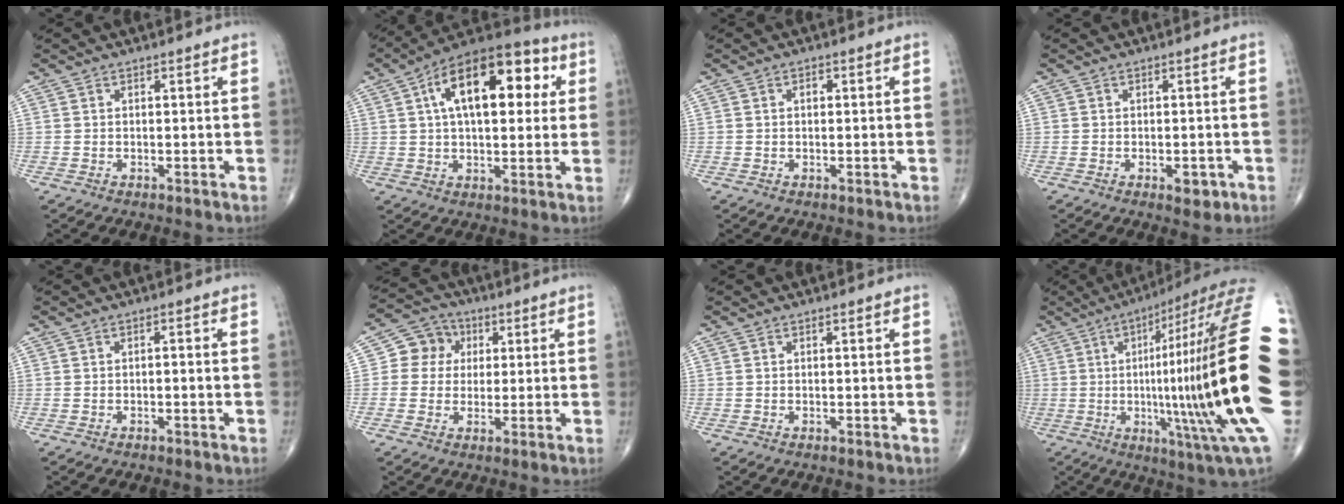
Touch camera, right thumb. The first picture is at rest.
{"total": 19.9, "force": [5.4, 9.9, 16.4], "torque": [-0.226, 0.025, 0.073]}
{"total": 1.1, "force": [0.2, 0.7, 0.8], "torque": [-0.012, 0.005, 0.002]}
{"total": 2.7, "force": [-1.1, 1.4, 2.0], "torque": [-0.014, 0.002, -0.010]}
{"total": 0.8, "force": [-0.4, -0.1, 0.7], "torque": [-0.018, 0.013, -0.004]}
{"total": 7.1, "force": [1.3, 6.5, 2.6], "torque": [-0.011, 0.007, 0.011]}
{"total": 0.0}
{"total": 36.5, "force": [1.0, 6.2, 35.9], "torque": [-0.442, 0.003, 0.011]}